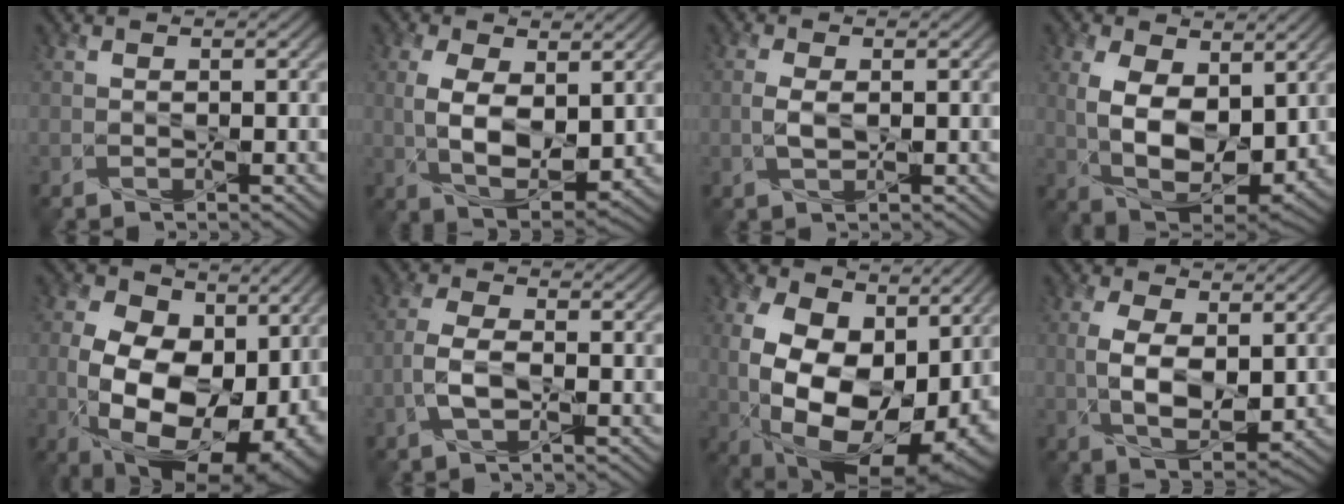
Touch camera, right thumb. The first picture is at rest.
{"total": 7.9, "force": [1.0, 4.4, 6.5], "torque": [-0.143, -0.012, 0.018]}
{"total": 2.2, "force": [-0.6, 1.0, 1.9], "torque": [-0.045, -0.001, -0.011]}
{"total": 10.9, "force": [1.8, 6.6, 8.5], "torque": [-0.183, -0.012, 0.035]}
{"total": 17.2, "force": [-1.2, 11.3, 13.0], "torque": [-0.217, -0.036, -0.011]}
{"total": 4.2, "force": [-2.0, 1.9, 3.2], "torque": [-0.079, 0.002, -0.045]}
{"total": 17.7, "force": [0.8, 12.0, 13.1], "torque": [-0.223, -0.023, 0.035]}
{"total": 6.8, "force": [0.3, 3.6, 5.7], "torque": [-0.125, -0.007, 0.007]}